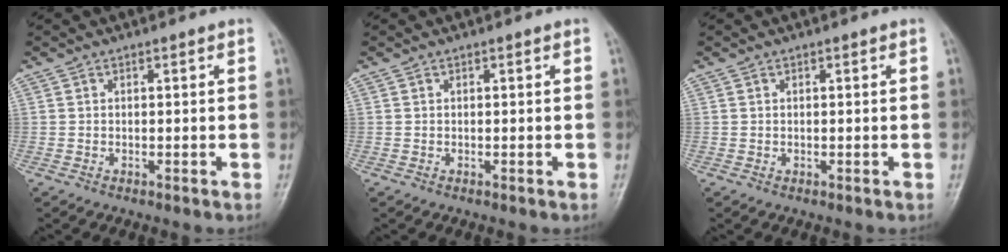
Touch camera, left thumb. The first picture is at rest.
{"total": 0.0}
{"total": 0.0}